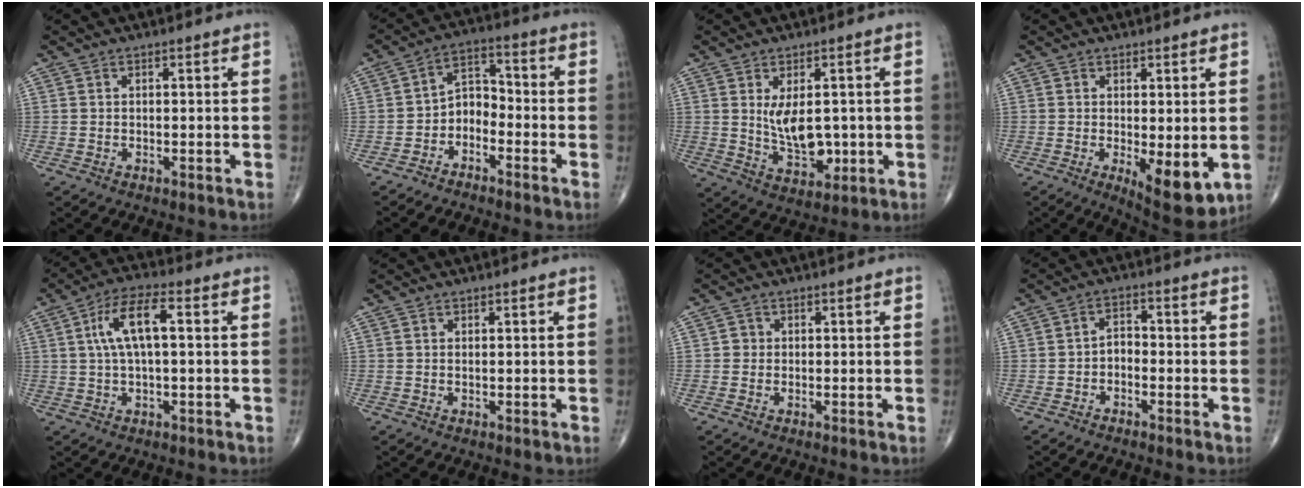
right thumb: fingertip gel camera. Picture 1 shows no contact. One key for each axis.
{"total": 5.9, "fx": -3.1, "fy": 3.9, "fz": 3.2, "tx": -0.036, "ty": 0.045, "tz": -0.067}
{"total": 8.5, "fx": 0.7, "fy": 4.8, "fz": 6.9, "tx": -0.094, "ty": -0.017, "tz": 0.027}
{"total": 8.7, "fx": -1.7, "fy": 3.3, "fz": 7.9, "tx": -0.103, "ty": -0.024, "tz": -0.016}
{"total": 9.0, "fx": 1.5, "fy": 3.2, "fz": 8.2, "tx": -0.163, "ty": 0.026, "tz": 0.025}
{"total": 0.0}
{"total": 1.4, "fx": 0.0, "fy": 1.3, "fz": 0.3, "tx": 0.003, "ty": 0.004, "tz": -0.003}
{"total": 2.9, "fx": -1.4, "fy": 1.9, "fz": 1.8, "tx": -0.021, "ty": 0.025, "tz": -0.031}